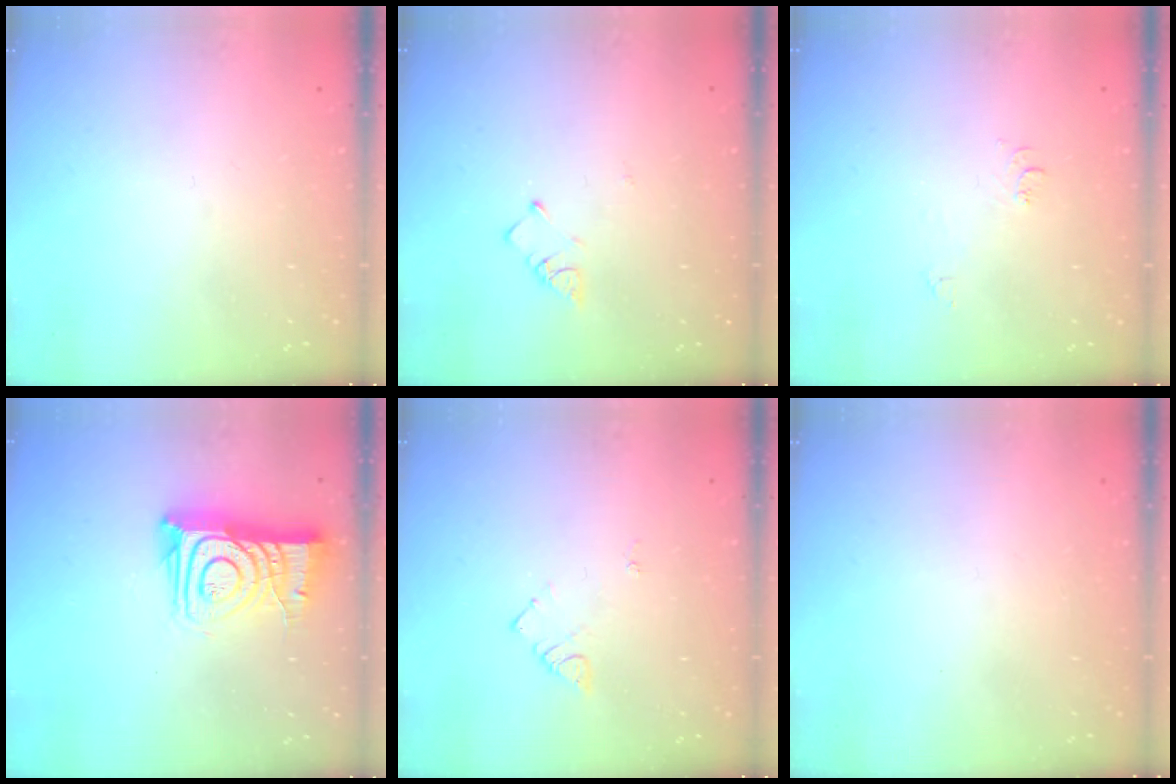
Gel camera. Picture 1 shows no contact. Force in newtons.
{"total": 3.5, "press": 3.5, "slide": 0.4}
{"total": 6.6, "press": 6.6, "slide": 0.6}
{"total": 14.8, "press": 14.7, "slide": 1.6}
{"total": 4.0, "press": 4.0, "slide": 0.5}
{"total": 1.7, "press": 1.7, "slide": 0.1}